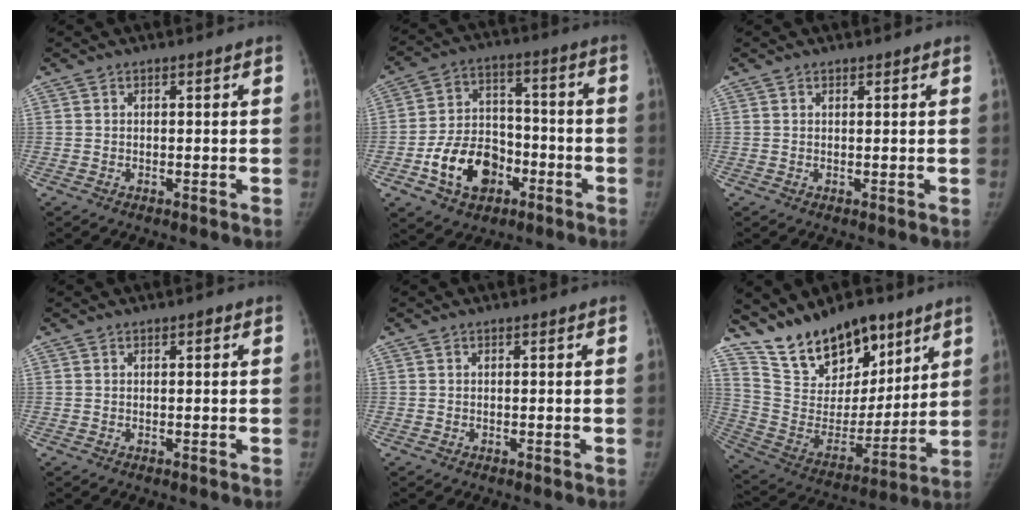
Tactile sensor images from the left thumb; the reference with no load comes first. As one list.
[{"total": 14.1, "force": [-5.8, 10.0, 8.1], "torque": [-0.107, 0.038, -0.096]}, {"total": 0.5, "force": [0.5, 0.2, 0.1], "torque": [-0.003, -0.004, 0.008]}, {"total": 0.7, "force": [0.3, 0.3, 0.6], "torque": [-0.006, 0.001, 0.003]}, {"total": 0.0}, {"total": 19.9, "force": [14.7, 10.0, 9.1], "torque": [-0.112, -0.077, 0.262]}]